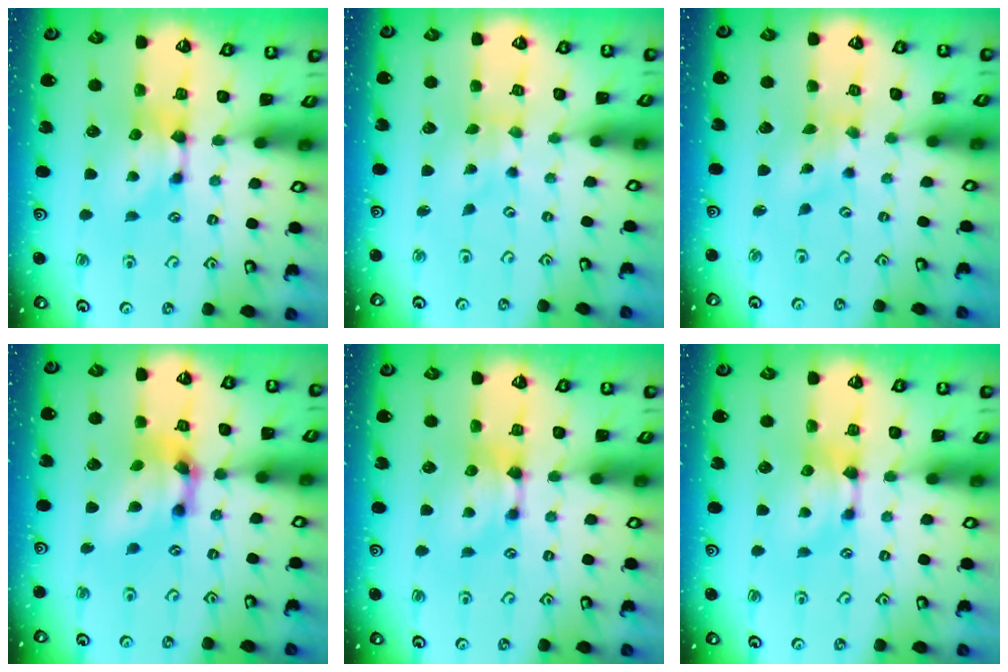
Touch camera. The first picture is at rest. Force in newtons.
{"total": 4.0, "press": 3.9, "slide": 0.6}
{"total": 3.4, "press": 3.2, "slide": 0.8}
{"total": 9.1, "press": 8.5, "slide": 3.2}
{"total": 0.0}
{"total": 0.0}